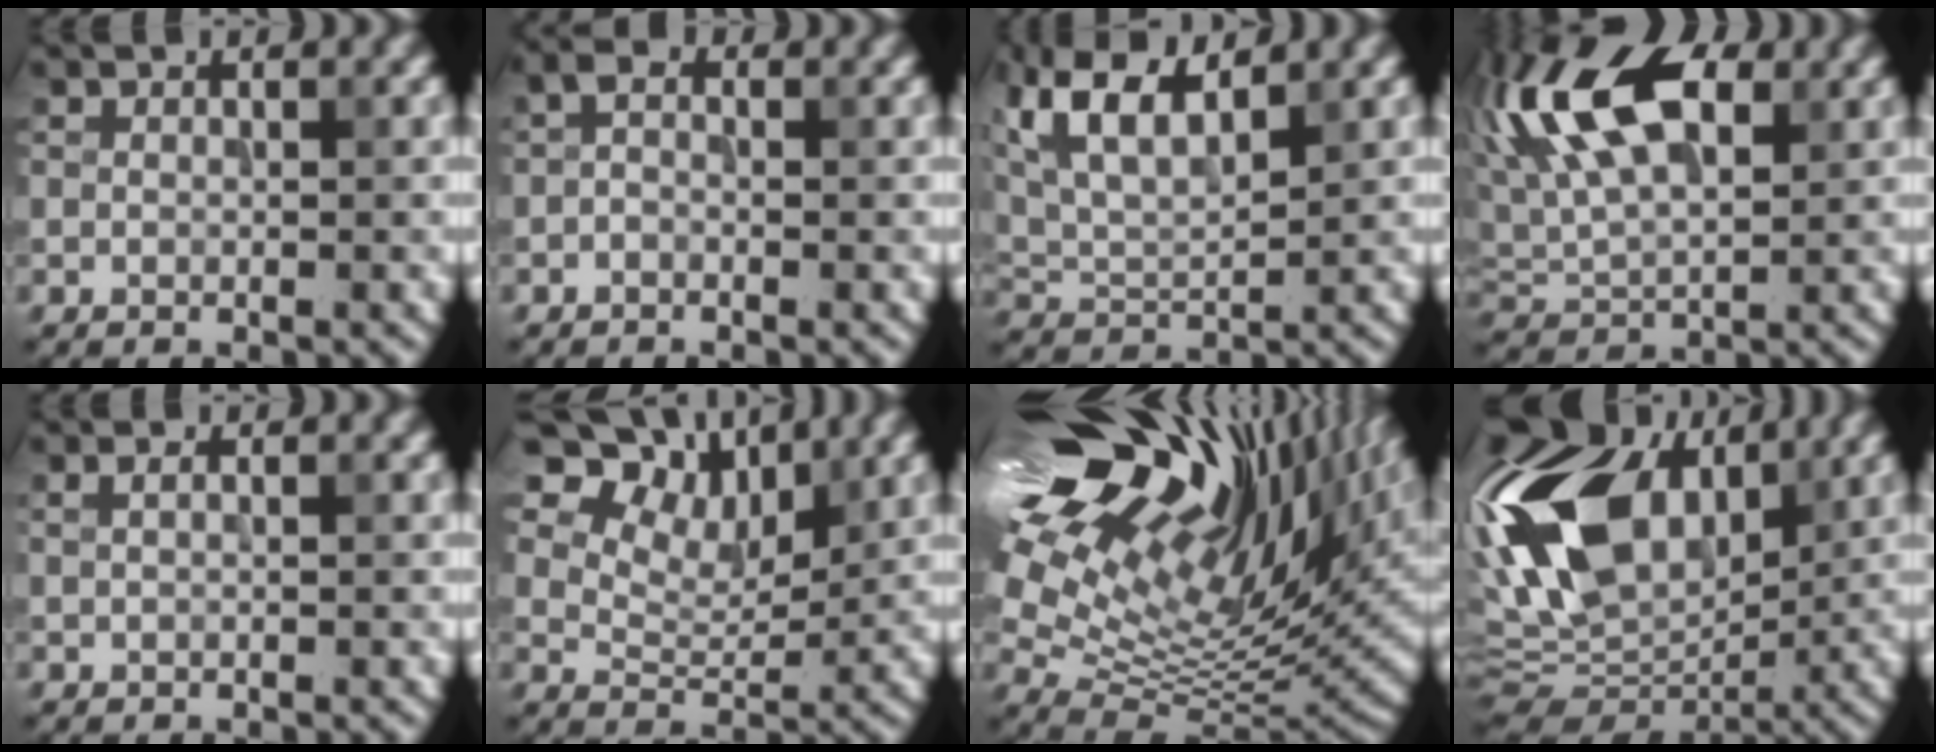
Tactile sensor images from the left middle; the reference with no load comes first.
{"total": 1.3, "force": [-0.5, 0.7, 0.9], "torque": [-0.019, 0.004, -0.016]}
{"total": 9.8, "force": [5.1, 4.3, 7.1], "torque": [-0.149, 0.041, 0.080]}
{"total": 10.3, "force": [3.2, 5.0, 8.4], "torque": [-0.178, 0.026, 0.047]}
{"total": 0.8, "force": [0.4, 0.3, 0.6], "torque": [-0.014, 0.001, 0.005]}
{"total": 8.1, "force": [5.1, 4.6, 4.2], "torque": [-0.069, -0.001, 0.080]}
{"total": 19.9, "force": [10.9, 9.2, 13.9], "torque": [-0.233, 0.051, 0.170]}
{"total": 13.9, "force": [3.3, 8.8, 10.2], "torque": [-0.214, 0.021, 0.049]}